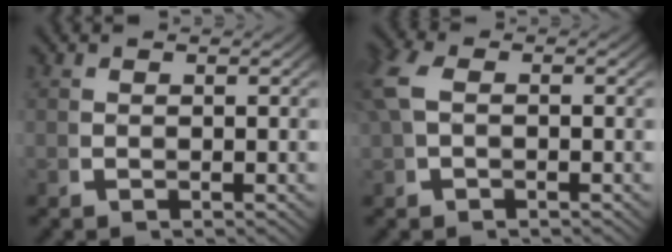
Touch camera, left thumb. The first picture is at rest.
{"total": 2.7, "force": [0.3, 1.8, 1.9], "torque": [-0.059, -0.004, 0.011]}